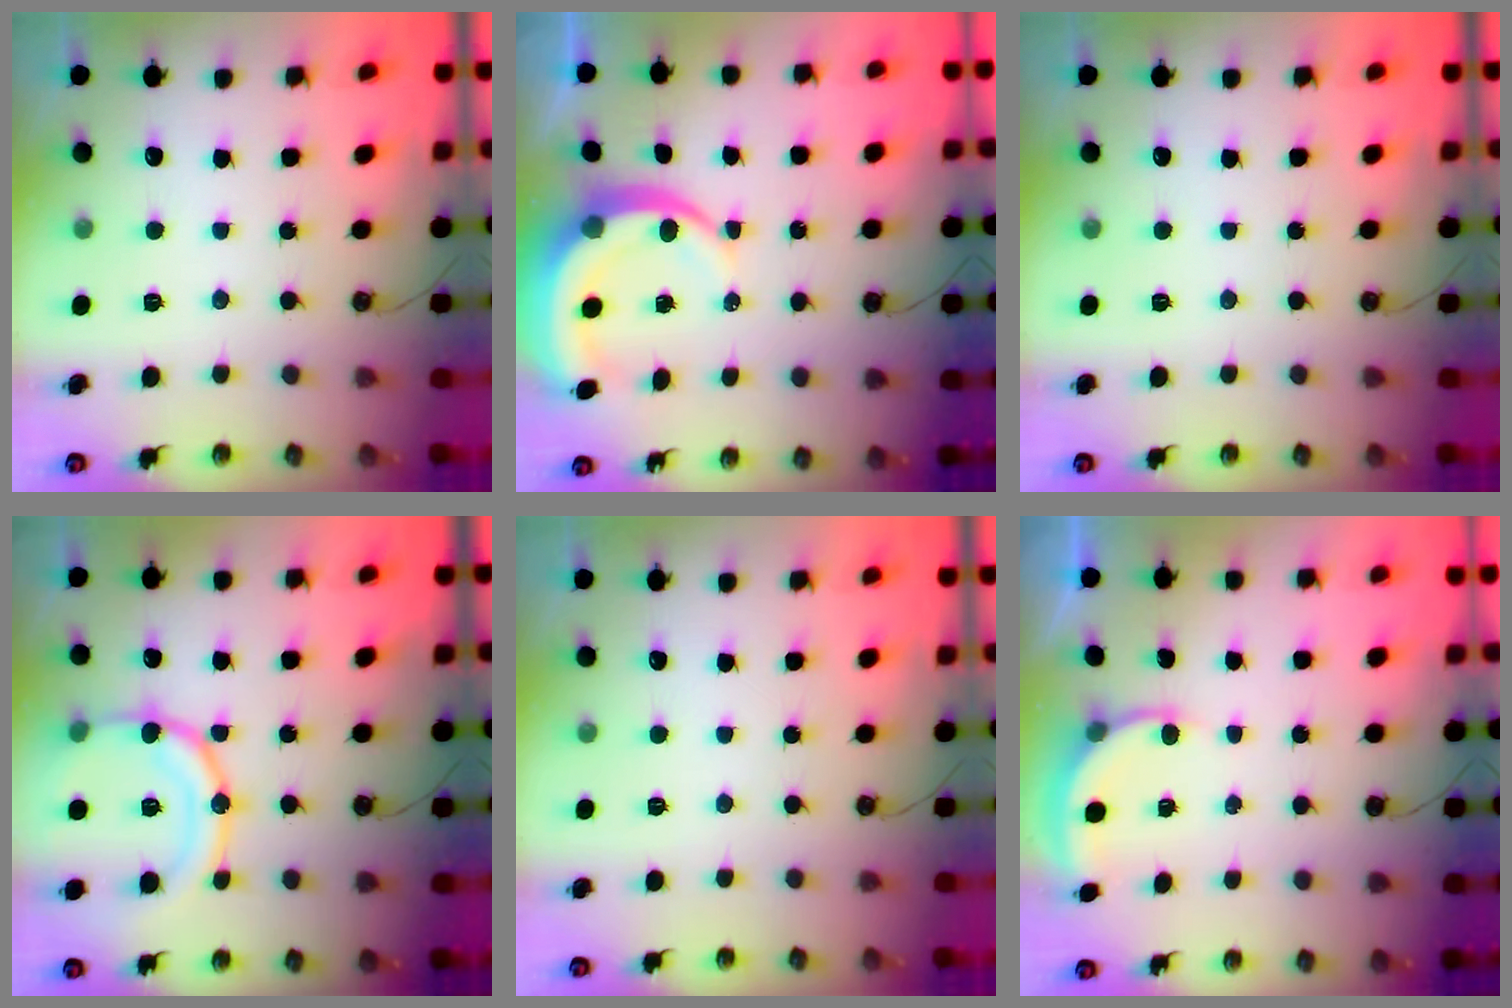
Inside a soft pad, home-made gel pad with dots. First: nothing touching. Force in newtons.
{"total": 9.2, "press": 9.1, "slide": 1.0}
{"total": 0.0}
{"total": 17.8, "press": 17.6, "slide": 3.2}
{"total": 0.0}
{"total": 3.9, "press": 3.9, "slide": 0.3}